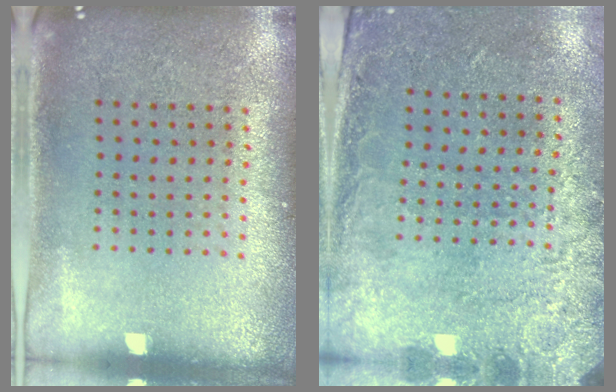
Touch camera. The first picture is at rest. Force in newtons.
{"total": 2.8, "press": 2.0, "slide": 1.9}